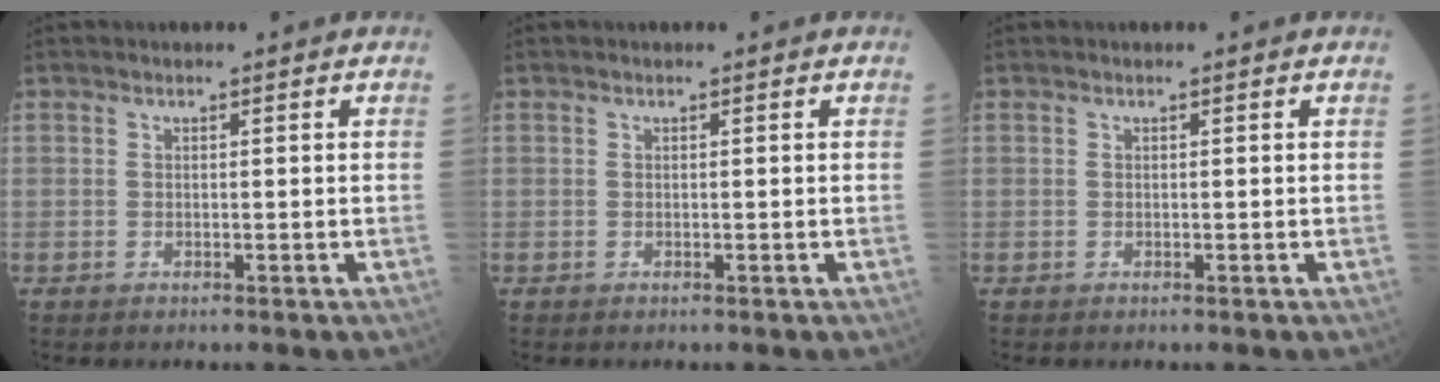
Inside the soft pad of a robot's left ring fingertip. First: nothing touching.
{"total": 0.0}
{"total": 0.0}